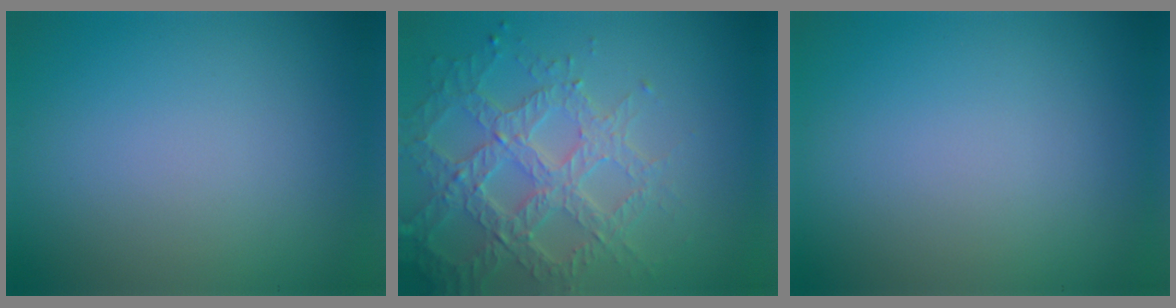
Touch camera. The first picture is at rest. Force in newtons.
{"total": 5.8, "press": 4.8, "slide": 3.2}
{"total": 0.0}